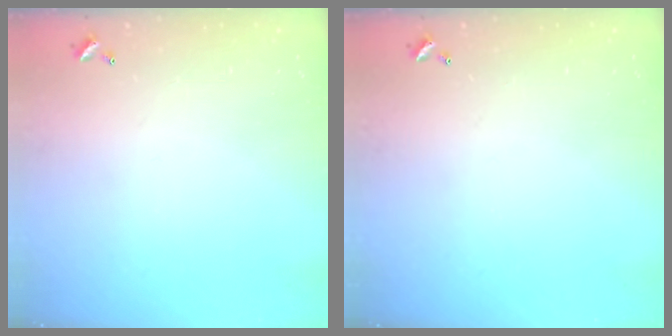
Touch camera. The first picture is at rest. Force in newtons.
{"total": 0.0}